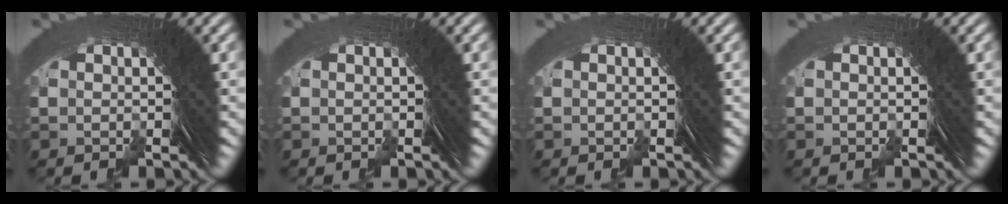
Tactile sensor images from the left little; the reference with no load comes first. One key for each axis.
{"total": 0.0}
{"total": 0.0}
{"total": 0.0}